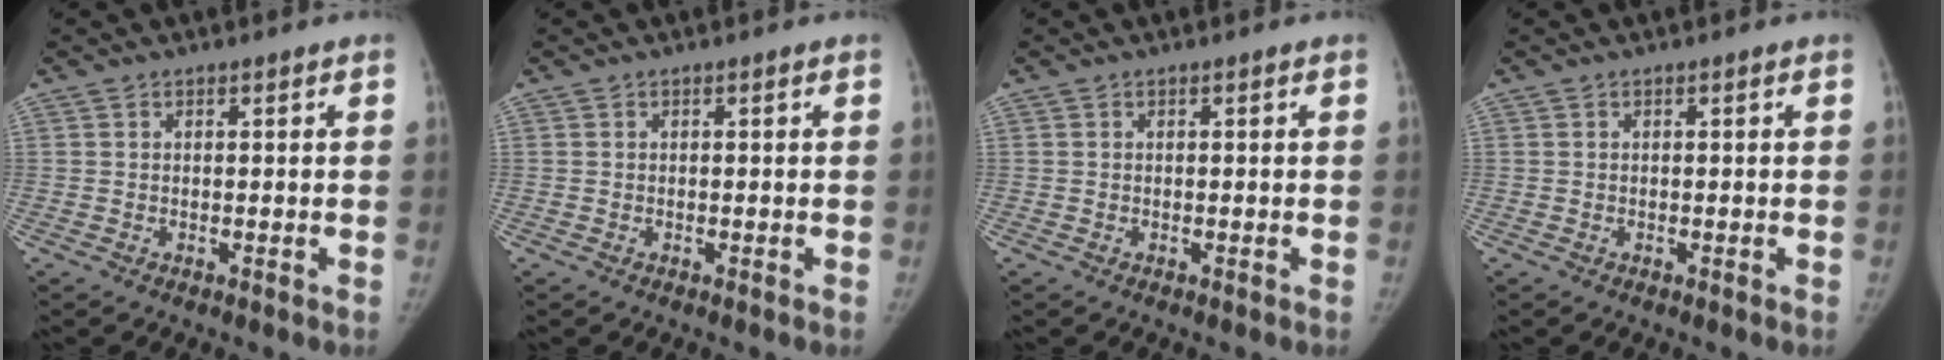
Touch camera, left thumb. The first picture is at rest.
{"total": 0.0}
{"total": 0.0}
{"total": 0.0}